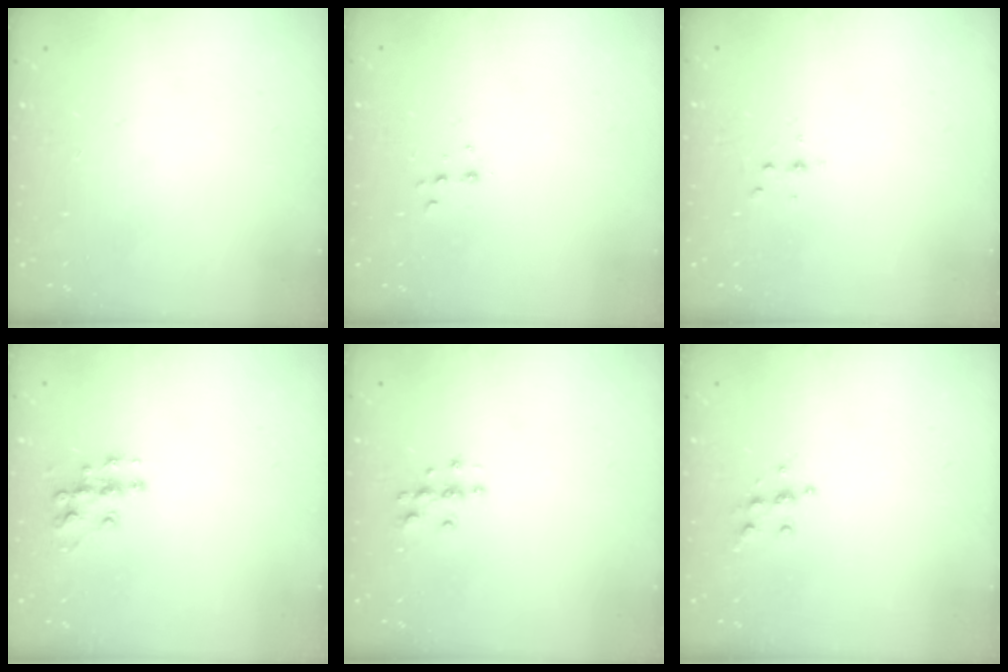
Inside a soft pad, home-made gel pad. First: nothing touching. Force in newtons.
{"total": 4.7, "press": 4.6, "slide": 0.8}
{"total": 4.0, "press": 3.6, "slide": 1.8}
{"total": 9.4, "press": 9.4, "slide": 0.5}
{"total": 3.6, "press": 3.6, "slide": 0.5}
{"total": 6.4, "press": 6.4, "slide": 0.6}